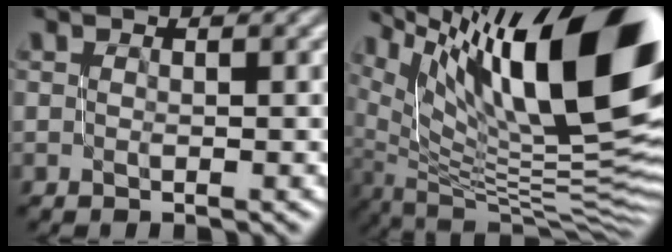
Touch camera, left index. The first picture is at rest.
{"total": 18.4, "force": [8.1, 6.0, 15.3], "torque": [-0.224, 0.035, 0.149]}